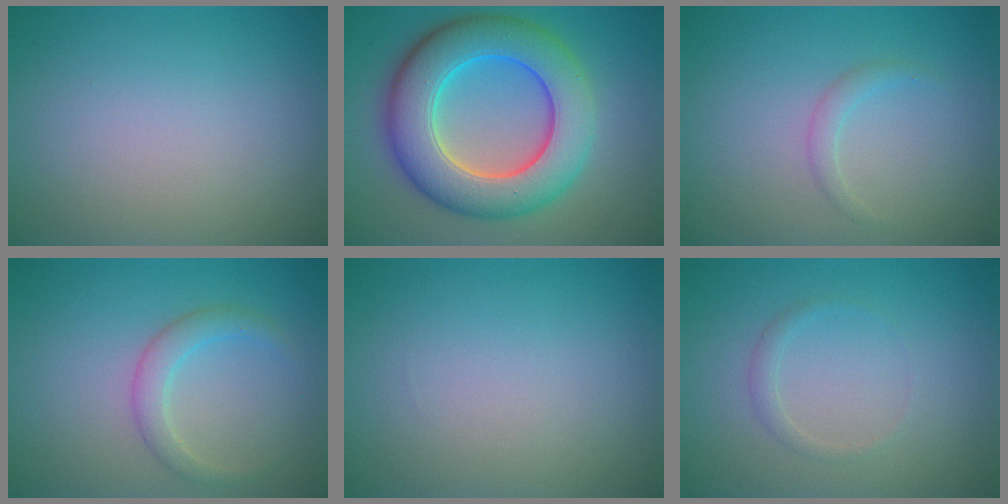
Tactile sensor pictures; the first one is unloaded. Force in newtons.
{"total": 10.3, "press": 10.3, "slide": 0.3}
{"total": 1.1, "press": 1.1, "slide": 0.2}
{"total": 2.3, "press": 2.2, "slide": 0.3}
{"total": 0.0}
{"total": 0.9, "press": 0.9, "slide": 0.0}